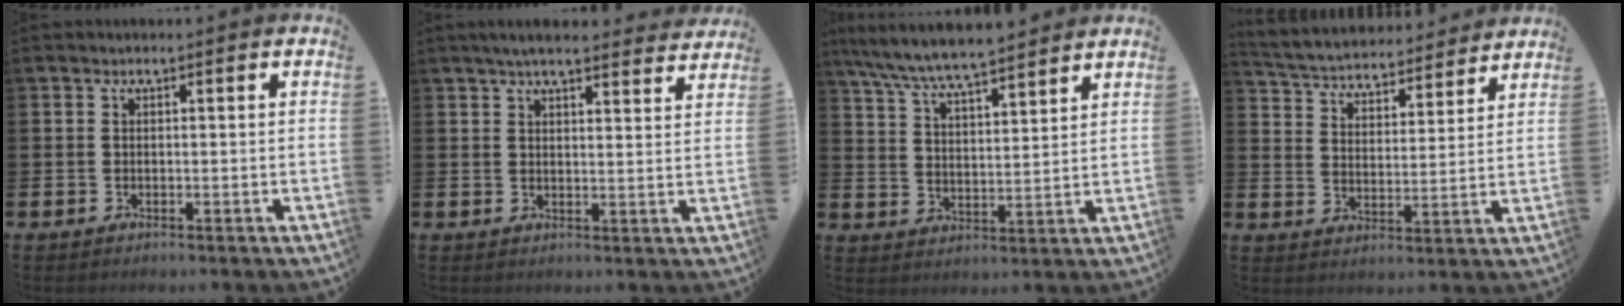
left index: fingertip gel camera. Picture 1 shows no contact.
{"total": 4.9, "force": [4.6, 0.6, 1.7], "torque": [-0.033, -0.017, 0.081]}
{"total": 7.2, "force": [7.0, 0.3, 1.9], "torque": [-0.060, -0.042, 0.123]}
{"total": 4.7, "force": [4.6, 1.1, 0.4], "torque": [-0.031, -0.044, 0.072]}